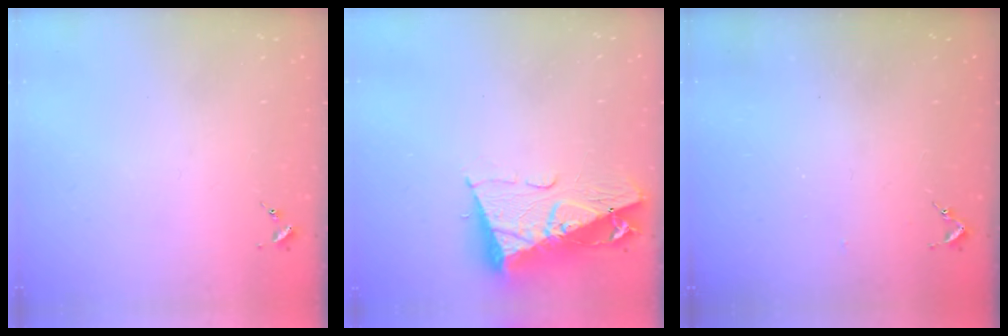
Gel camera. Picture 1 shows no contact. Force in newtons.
{"total": 12.5, "press": 12.4, "slide": 1.3}
{"total": 2.6, "press": 2.5, "slide": 0.3}